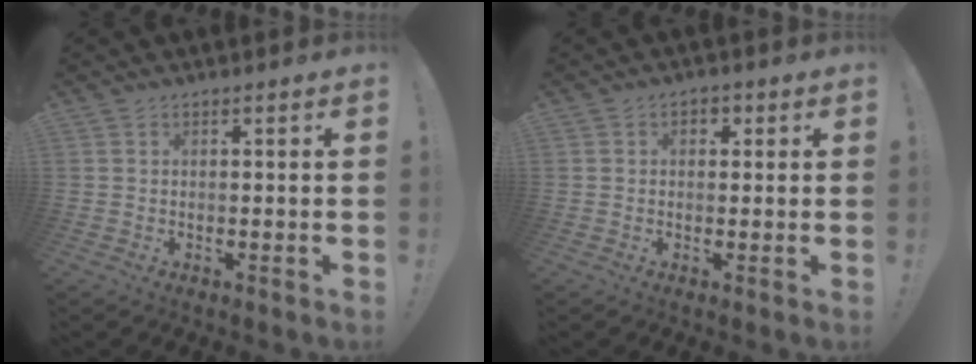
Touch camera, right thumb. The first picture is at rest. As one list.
[{"total": 2.7, "force": [0.4, 2.0, 1.7], "torque": [-0.021, 0.004, 0.005]}]